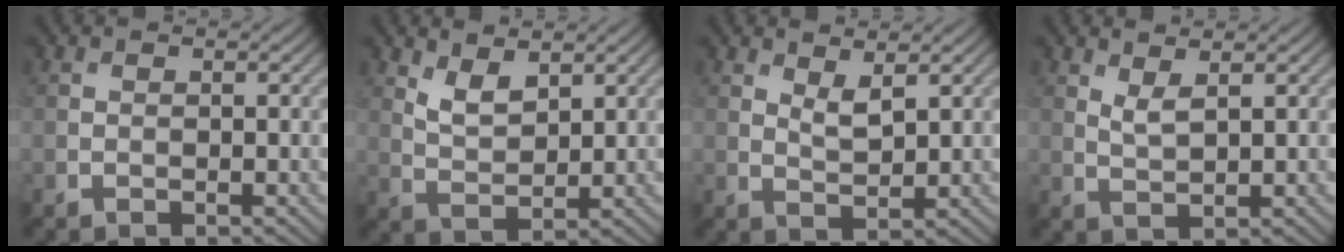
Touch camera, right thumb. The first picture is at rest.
{"total": 3.7, "force": [2.4, 1.7, 2.3], "torque": [-0.053, -0.011, 0.052]}
{"total": 2.5, "force": [1.7, 0.8, 1.7], "torque": [-0.037, -0.008, 0.035]}
{"total": 2.1, "force": [1.4, 0.4, 1.5], "torque": [-0.036, -0.005, 0.031]}